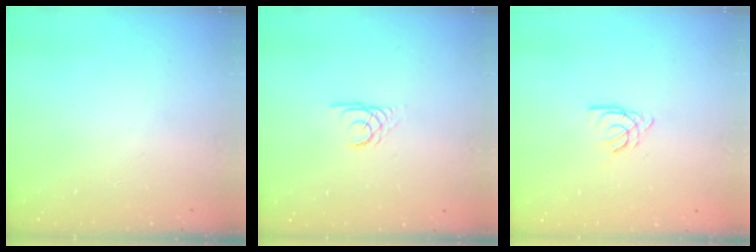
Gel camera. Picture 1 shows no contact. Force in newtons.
{"total": 2.2, "press": 2.2, "slide": 0.3}
{"total": 4.7, "press": 4.7, "slide": 0.3}